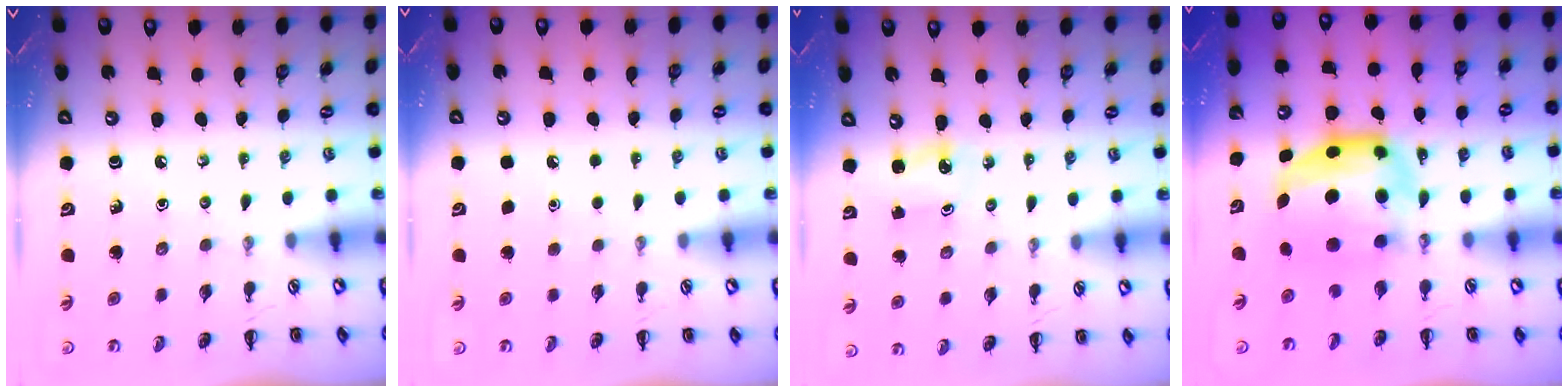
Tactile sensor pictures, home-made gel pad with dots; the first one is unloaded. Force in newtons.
{"total": 1.8, "press": 1.8, "slide": 0.1}
{"total": 2.2, "press": 2.1, "slide": 0.4}
{"total": 7.1, "press": 6.9, "slide": 1.6}